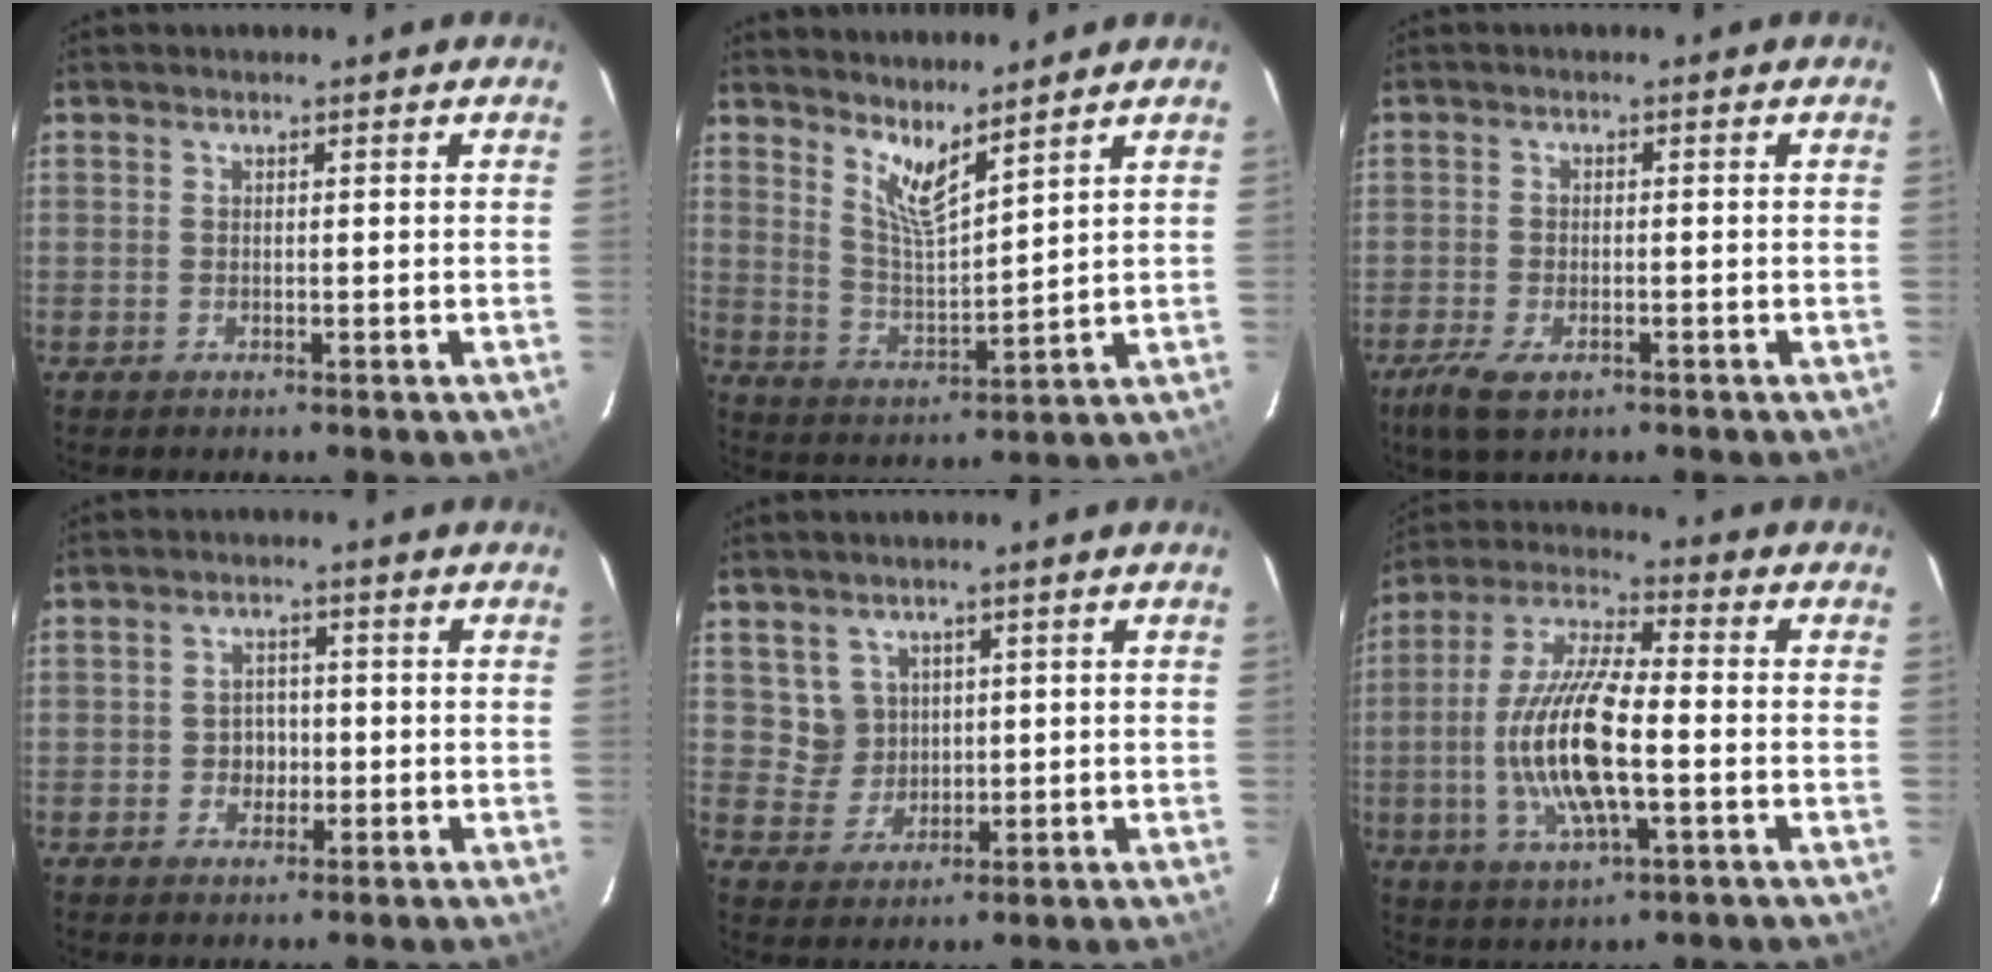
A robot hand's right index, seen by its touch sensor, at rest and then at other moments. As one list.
[{"total": 7.0, "force": [5.6, 0.8, 4.2], "torque": [-0.078, -0.015, 0.112]}, {"total": 6.5, "force": [-4.0, 2.7, 4.3], "torque": [-0.106, -0.021, -0.070]}, {"total": 3.2, "force": [-0.8, 2.8, 1.1], "torque": [-0.020, 0.010, -0.008]}, {"total": 3.8, "force": [1.4, 3.6, 0.3], "torque": [0.001, 0.013, 0.033]}, {"total": 15.8, "force": [-2.8, 4.8, 14.8], "torque": [-0.306, 0.000, -0.056]}]